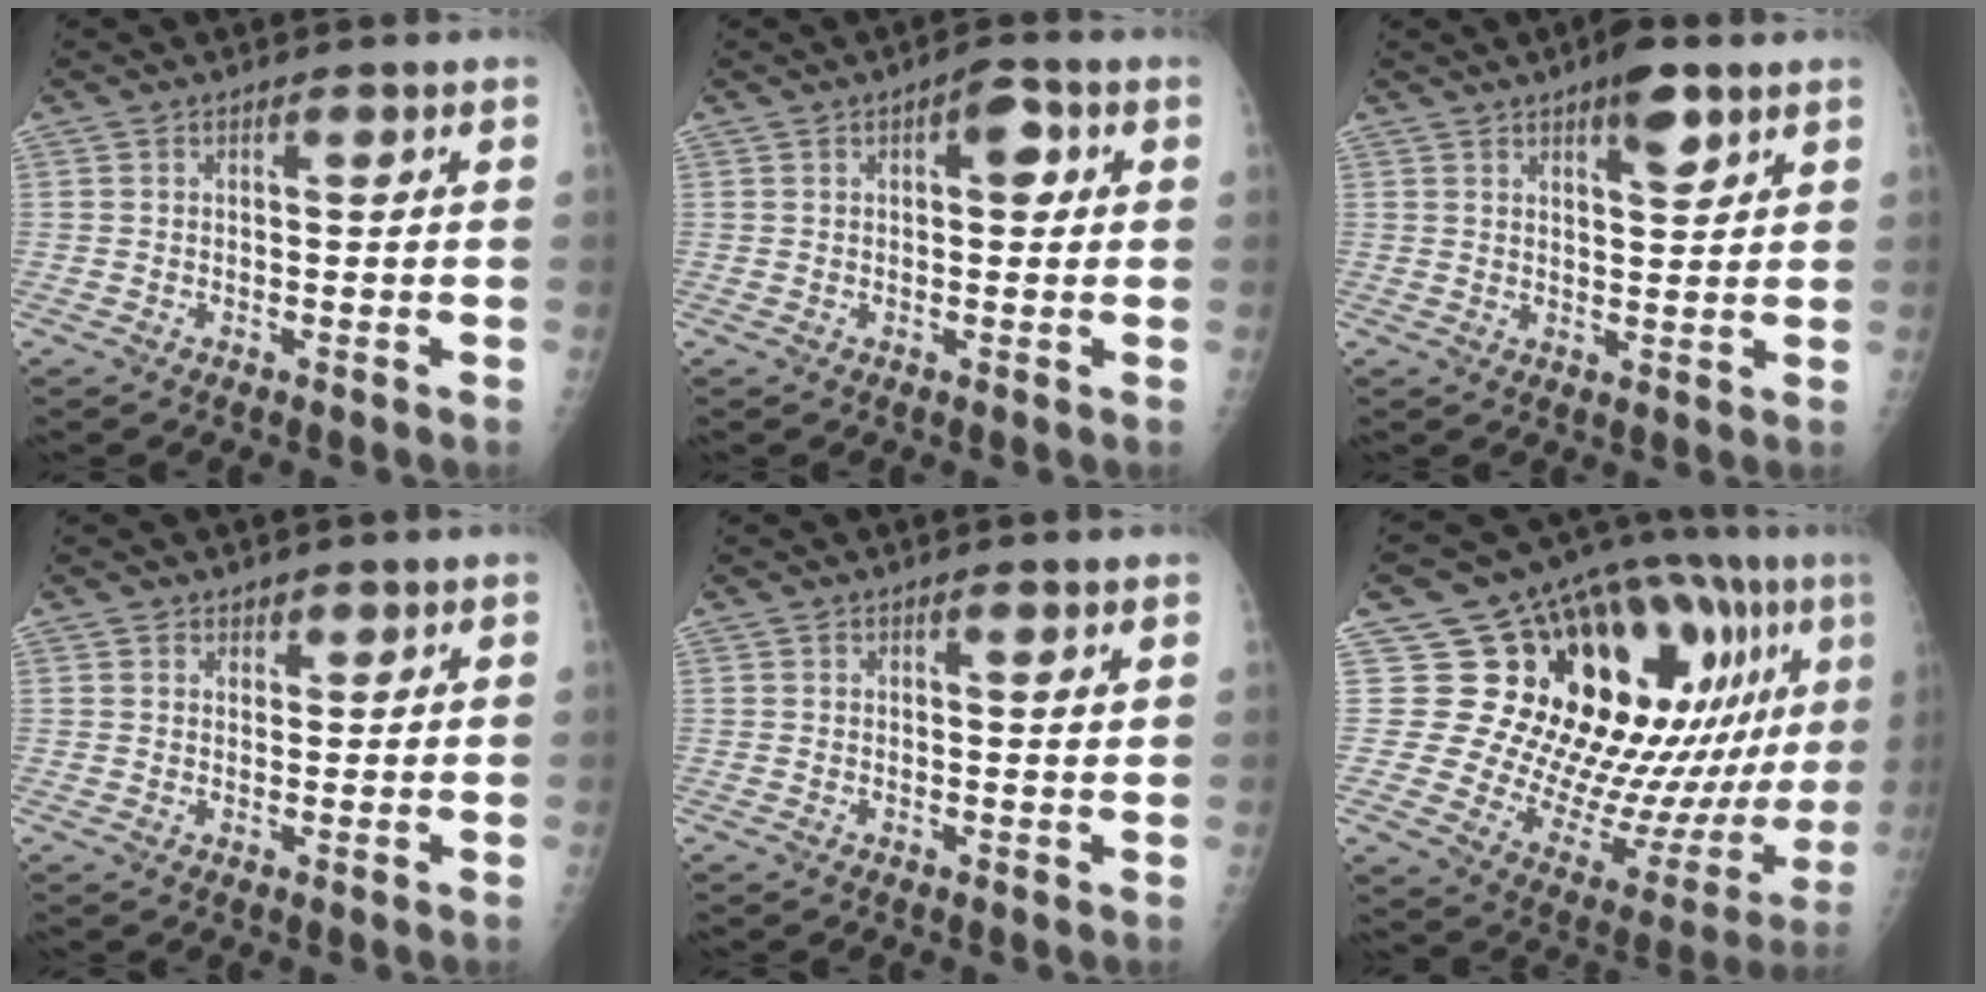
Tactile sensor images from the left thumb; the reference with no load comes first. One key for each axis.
{"total": 4.0, "fx": 1.2, "fy": 2.0, "fz": 3.3, "tx": -0.031, "ty": 0.003, "tz": 0.010}
{"total": 6.3, "fx": 3.9, "fy": 2.1, "fz": 4.4, "tx": -0.052, "ty": -0.020, "tz": 0.054}
{"total": 1.7, "fx": 1.2, "fy": 1.2, "fz": -0.1, "tx": 0.025, "ty": -0.006, "tz": 0.011}
{"total": 1.4, "fx": 1.1, "fy": 0.2, "fz": 0.9, "tx": -0.004, "ty": -0.005, "tz": 0.012}
{"total": 27.5, "fx": 9.0, "fy": 12.4, "fz": 22.8, "tx": -0.277, "ty": -0.016, "tz": 0.155}